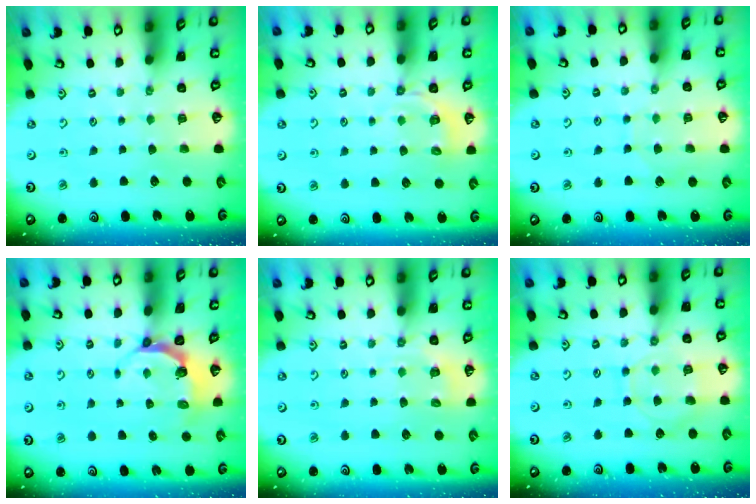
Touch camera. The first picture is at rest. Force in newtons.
{"total": 5.0, "press": 4.6, "slide": 2.0}
{"total": 5.3, "press": 5.3, "slide": 0.7}
{"total": 5.4, "press": 4.4, "slide": 3.1}
{"total": 2.9, "press": 2.6, "slide": 1.2}
{"total": 9.5, "press": 9.4, "slide": 1.0}